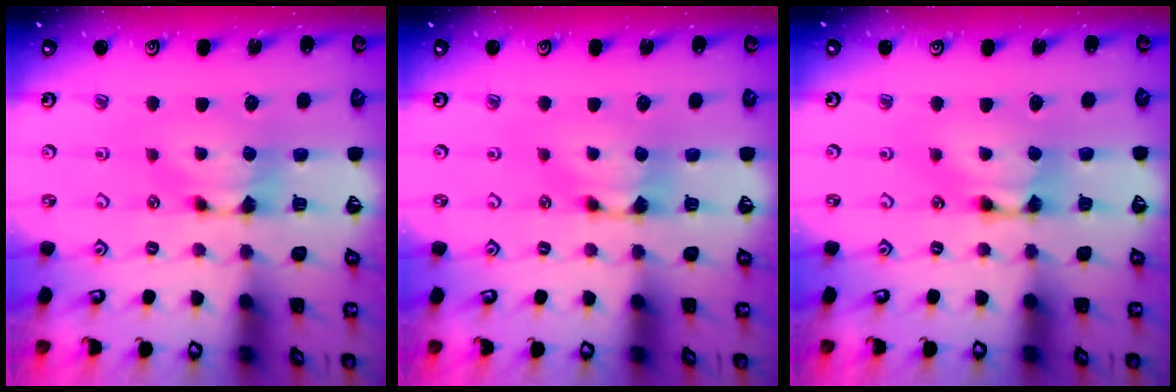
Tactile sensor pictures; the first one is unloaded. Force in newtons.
{"total": 0.6, "press": 0.0, "slide": 0.6}
{"total": 2.2, "press": 2.2, "slide": 0.1}